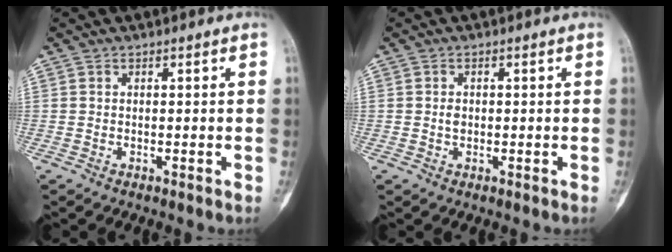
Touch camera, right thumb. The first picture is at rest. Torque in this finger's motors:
{"motor_torque": [0.33, 0.29, 0.30, -0.29, 0.04]}